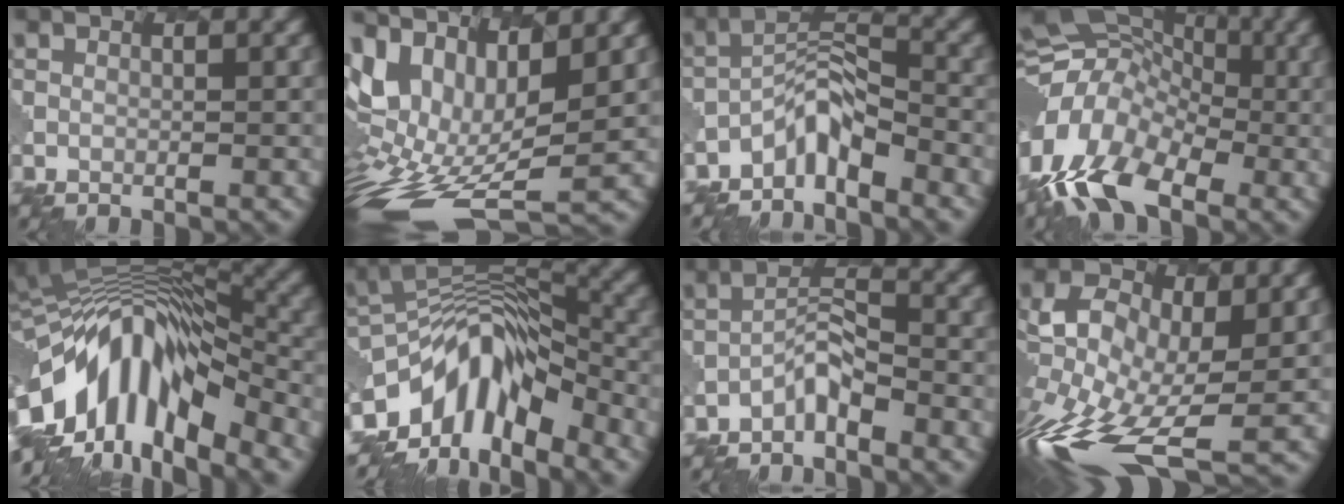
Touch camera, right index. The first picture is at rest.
{"total": 14.0, "force": [-0.1, 7.6, 11.7], "torque": [-0.236, -0.005, 0.036]}
{"total": 4.2, "force": [-3.1, 1.3, 2.4], "torque": [-0.036, 0.008, -0.067]}
{"total": 12.0, "force": [-5.2, 7.6, 7.7], "torque": [-0.150, 0.003, -0.113]}
{"total": 14.7, "force": [-4.4, 7.3, 12.0], "torque": [-0.200, 0.024, -0.084]}
{"total": 10.0, "force": [-5.7, 4.8, 6.6], "torque": [-0.094, 0.006, -0.113]}
{"total": 2.7, "force": [-2.0, 0.7, 1.6], "torque": [-0.031, 0.012, -0.041]}
{"total": 14.5, "force": [-3.7, 7.5, 11.8], "torque": [-0.262, -0.019, -0.066]}